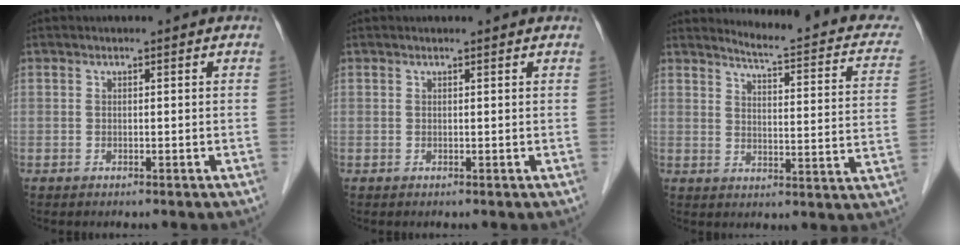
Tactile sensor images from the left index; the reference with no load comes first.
{"total": 1.0, "force": [1.0, 0.0, 0.3], "torque": [-0.013, 0.007, 0.012]}
{"total": 15.0, "force": [13.4, 2.6, 6.3], "torque": [-0.073, -0.037, 0.143]}